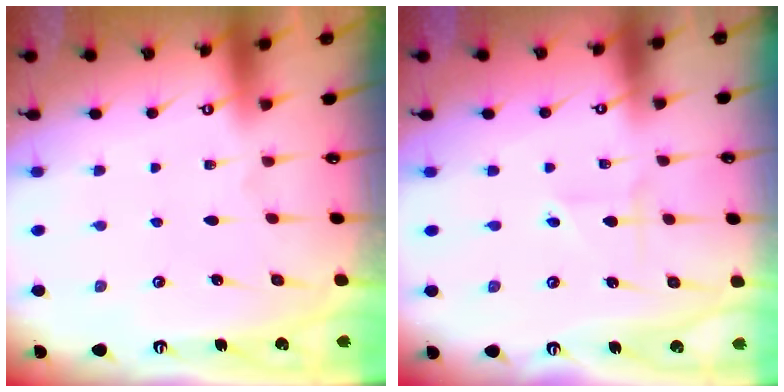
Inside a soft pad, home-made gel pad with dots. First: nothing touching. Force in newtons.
{"total": 1.7, "press": 1.5, "slide": 0.9}